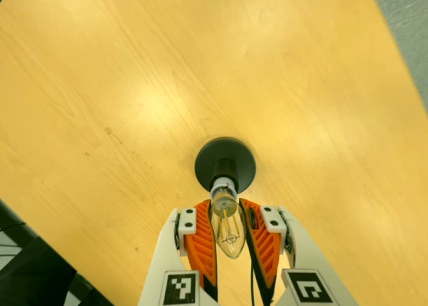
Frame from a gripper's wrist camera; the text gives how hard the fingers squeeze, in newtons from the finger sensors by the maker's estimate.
{"total": 22.8, "left": 24.8, "right": 20.9}